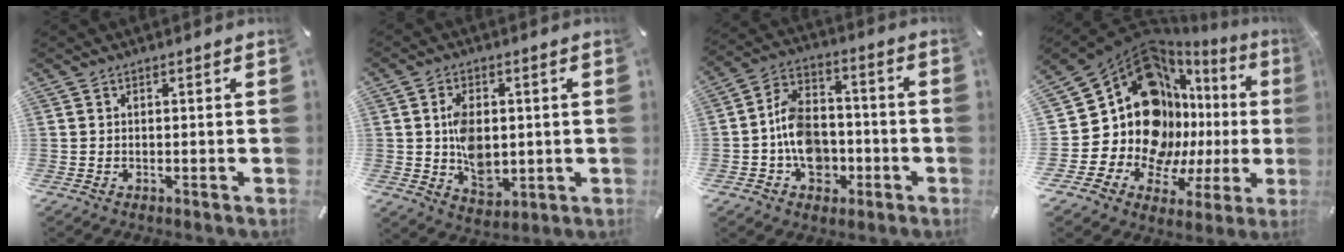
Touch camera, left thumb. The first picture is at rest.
{"total": 9.5, "force": [0.4, 7.0, 6.3], "torque": [-0.102, 0.004, 0.010]}
{"total": 11.8, "force": [-3.1, 9.7, 6.1], "torque": [-0.115, 0.027, -0.052]}
{"total": 21.1, "force": [5.4, 15.9, 12.8], "torque": [-0.200, -0.104, 0.130]}